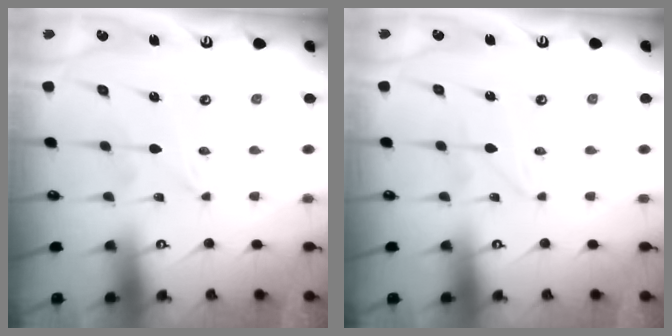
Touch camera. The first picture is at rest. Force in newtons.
{"total": 0.9, "press": 0.9, "slide": 0.1}